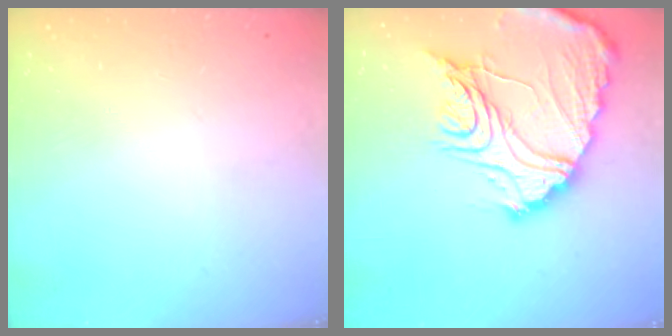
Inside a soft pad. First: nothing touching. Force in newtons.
{"total": 22.0, "press": 21.9, "slide": 2.1}